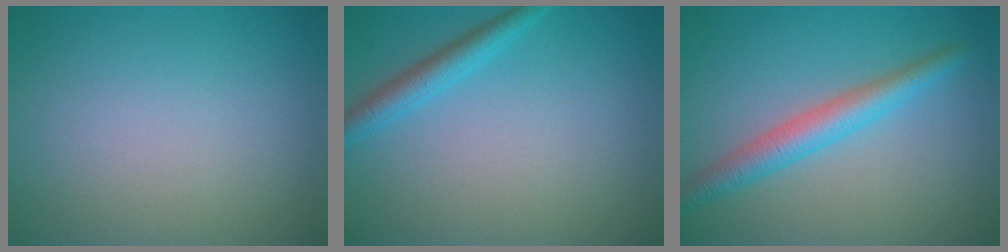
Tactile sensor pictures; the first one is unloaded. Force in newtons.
{"total": 2.3, "press": 2.3, "slide": 0.2}
{"total": 3.6, "press": 3.6, "slide": 0.2}